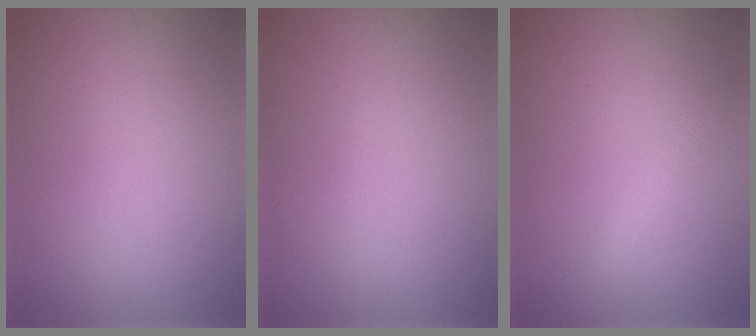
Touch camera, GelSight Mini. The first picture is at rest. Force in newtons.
{"total": 0.0}
{"total": 1.3, "press": 1.3, "slide": 0.1}